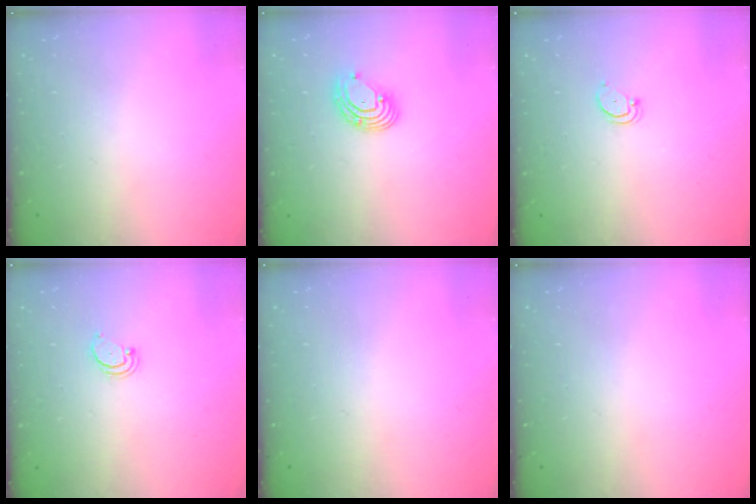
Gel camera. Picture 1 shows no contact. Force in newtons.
{"total": 6.5, "press": 6.4, "slide": 0.8}
{"total": 2.7, "press": 2.7, "slide": 0.2}
{"total": 2.4, "press": 2.3, "slide": 0.5}
{"total": 0.0}
{"total": 0.0}